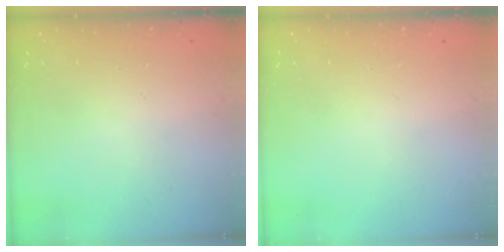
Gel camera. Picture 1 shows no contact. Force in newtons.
{"total": 0.0}